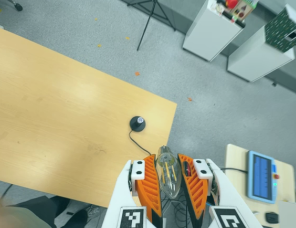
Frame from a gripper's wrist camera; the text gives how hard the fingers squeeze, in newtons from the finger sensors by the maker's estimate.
{"total": 19.0, "left": 21.0, "right": 16.9}